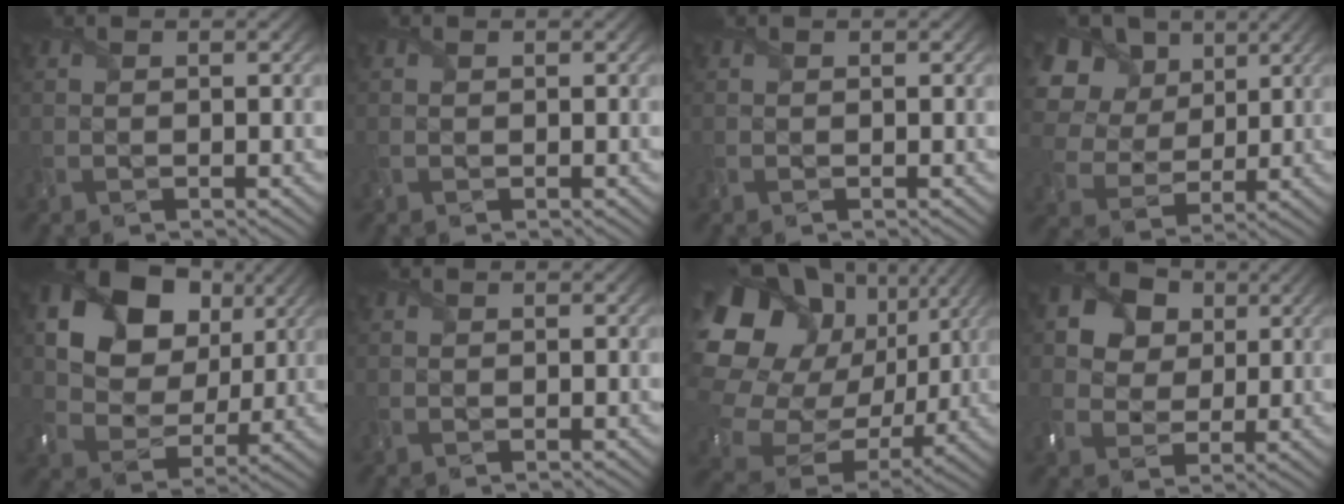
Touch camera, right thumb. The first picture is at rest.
{"total": 0.0}
{"total": 0.0}
{"total": 14.1, "force": [6.4, 10.2, 7.3], "torque": [-0.217, 0.038, 0.131]}
{"total": 15.1, "force": [6.7, 10.7, 8.3], "torque": [-0.177, 0.022, 0.118]}
{"total": 0.0}
{"total": 22.8, "force": [5.0, 18.7, 12.0], "torque": [-0.327, -0.015, 0.109]}
{"total": 8.9, "force": [3.8, 7.1, 3.9], "torque": [-0.126, 0.016, 0.062]}